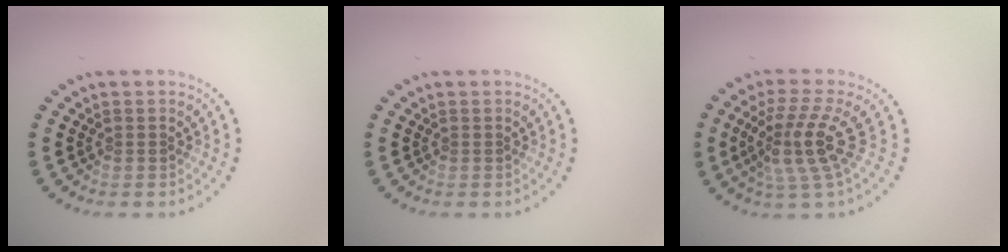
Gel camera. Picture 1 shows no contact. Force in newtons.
{"total": 0.0}
{"total": 4.4, "press": 3.3, "slide": 2.9}